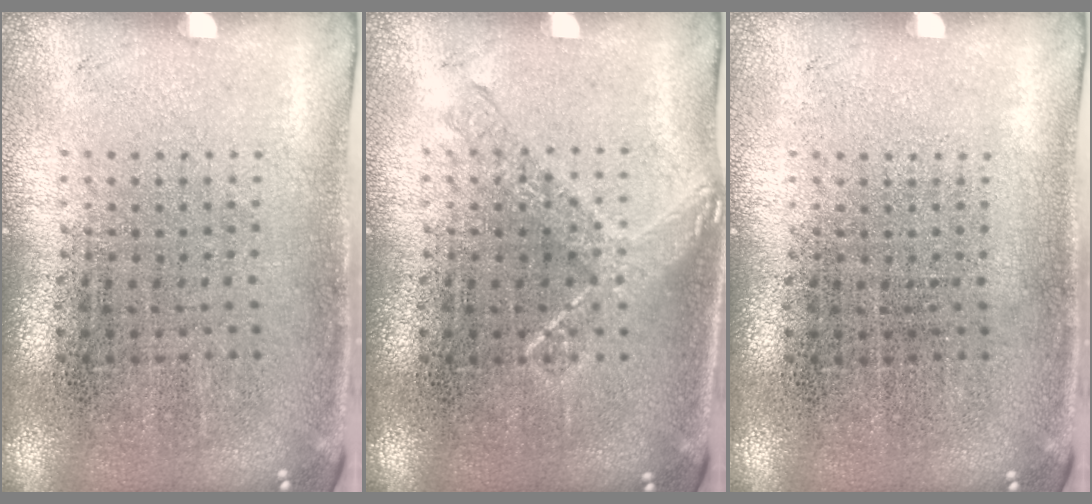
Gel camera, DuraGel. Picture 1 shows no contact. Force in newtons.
{"total": 1.9, "press": 1.8, "slide": 0.4}
{"total": 0.0}